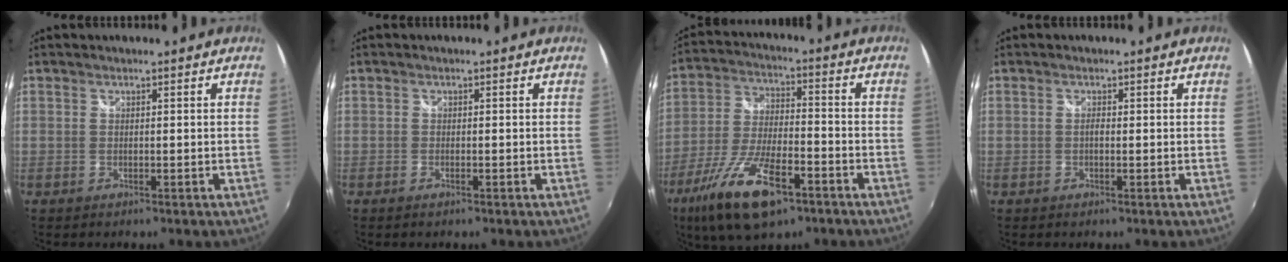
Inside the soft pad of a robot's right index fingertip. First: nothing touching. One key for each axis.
{"total": 0.7, "fx": -0.5, "fy": 0.3, "fz": 0.4, "tx": -0.008, "ty": -0.003, "tz": -0.012}
{"total": 17.2, "fx": -9.8, "fy": 6.4, "fz": 12.6, "tx": -0.265, "ty": -0.035, "tz": -0.180}
{"total": 0.7, "fx": -0.1, "fy": 0.4, "fz": 0.6, "tx": -0.010, "ty": 0.002, "tz": -0.004}